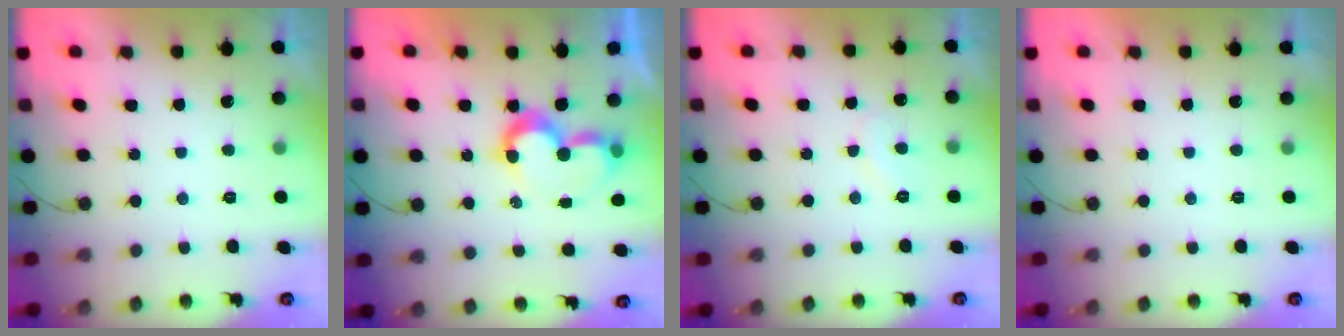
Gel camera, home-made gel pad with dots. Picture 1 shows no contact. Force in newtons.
{"total": 7.9, "press": 7.9, "slide": 0.8}
{"total": 6.2, "press": 6.1, "slide": 0.6}
{"total": 1.6, "press": 1.6, "slide": 0.0}